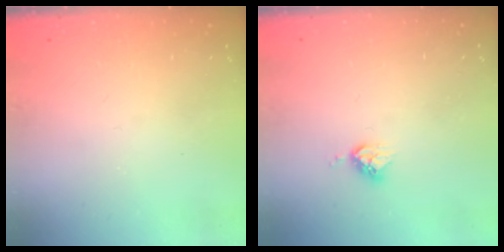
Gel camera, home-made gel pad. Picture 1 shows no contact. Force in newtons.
{"total": 5.0, "press": 4.9, "slide": 0.4}